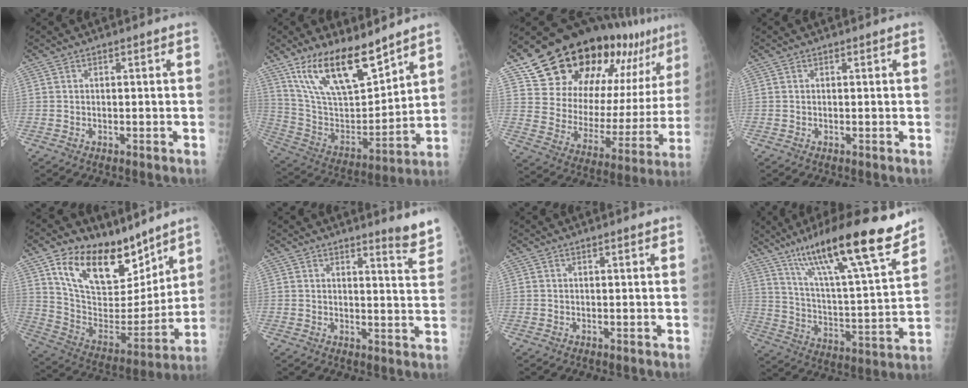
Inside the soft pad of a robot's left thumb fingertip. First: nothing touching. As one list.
[{"total": 19.1, "force": [13.5, 6.8, 11.6], "torque": [-0.171, -0.072, 0.260]}, {"total": 28.9, "force": [19.8, 12.4, 17.0], "torque": [-0.231, -0.058, 0.295]}, {"total": 0.0}, {"total": 20.9, "force": [13.7, 11.2, 11.2], "torque": [-0.142, -0.074, 0.245]}, {"total": 5.3, "force": [4.8, 0.2, 2.1], "torque": [-0.019, -0.050, 0.051]}, {"total": 1.0, "force": [0.8, 0.2, 0.6], "torque": [-0.006, -0.001, 0.010]}, {"total": 24.1, "force": [16.7, 3.4, 17.0], "torque": [-0.261, -0.064, 0.281]}]